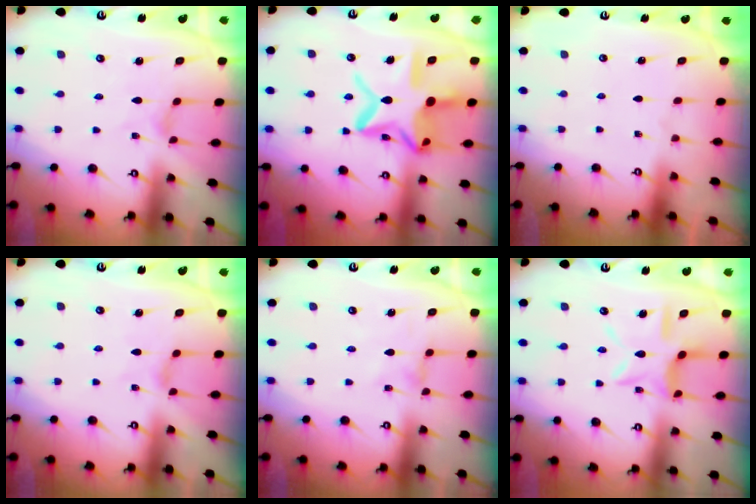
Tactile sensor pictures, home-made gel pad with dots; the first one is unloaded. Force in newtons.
{"total": 18.2, "press": 18.1, "slide": 1.3}
{"total": 0.0}
{"total": 0.9, "press": 0.9, "slide": 0.2}
{"total": 0.8, "press": 0.8, "slide": 0.3}
{"total": 11.9, "press": 11.8, "slide": 1.2}